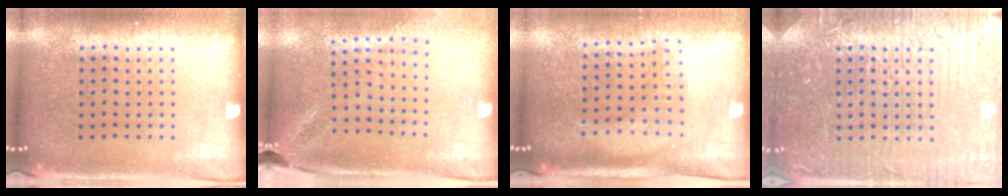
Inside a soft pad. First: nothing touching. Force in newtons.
{"total": 2.0, "press": 1.6, "slide": 1.2}
{"total": 1.8, "press": 1.6, "slide": 1.0}
{"total": 7.8, "press": 7.7, "slide": 1.1}